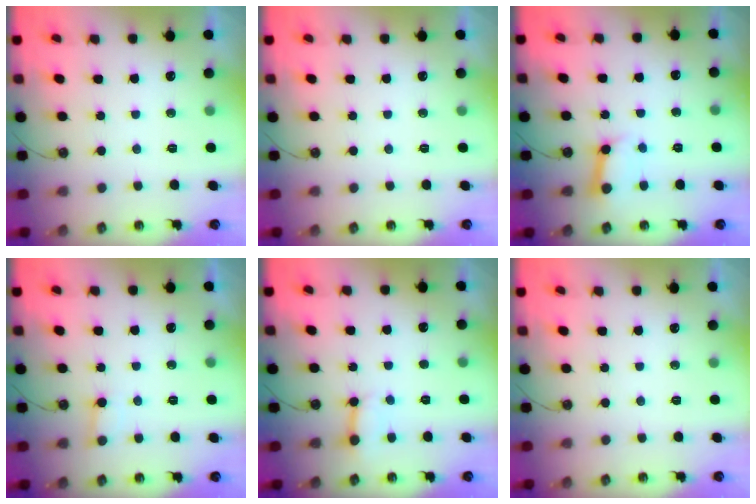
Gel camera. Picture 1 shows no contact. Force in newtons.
{"total": 0.0}
{"total": 7.0, "press": 7.0, "slide": 0.9}
{"total": 4.1, "press": 4.1, "slide": 0.3}
{"total": 4.1, "press": 4.1, "slide": 0.3}
{"total": 0.0}